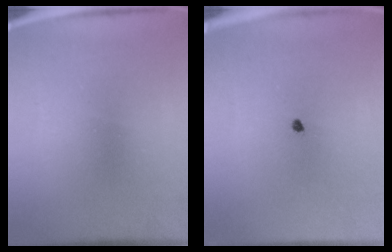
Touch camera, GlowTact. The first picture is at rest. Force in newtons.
{"total": 0.7}